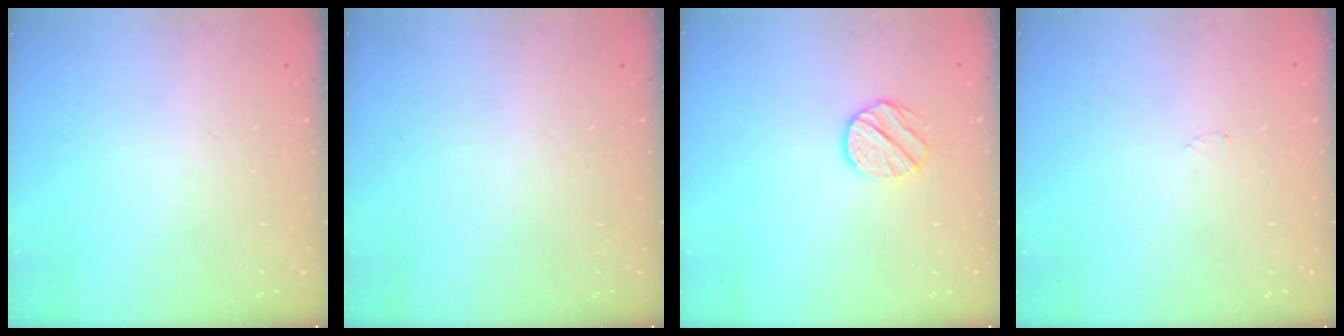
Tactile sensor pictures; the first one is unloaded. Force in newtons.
{"total": 0.0}
{"total": 8.2, "press": 8.1, "slide": 0.3}
{"total": 2.3, "press": 2.3, "slide": 0.2}